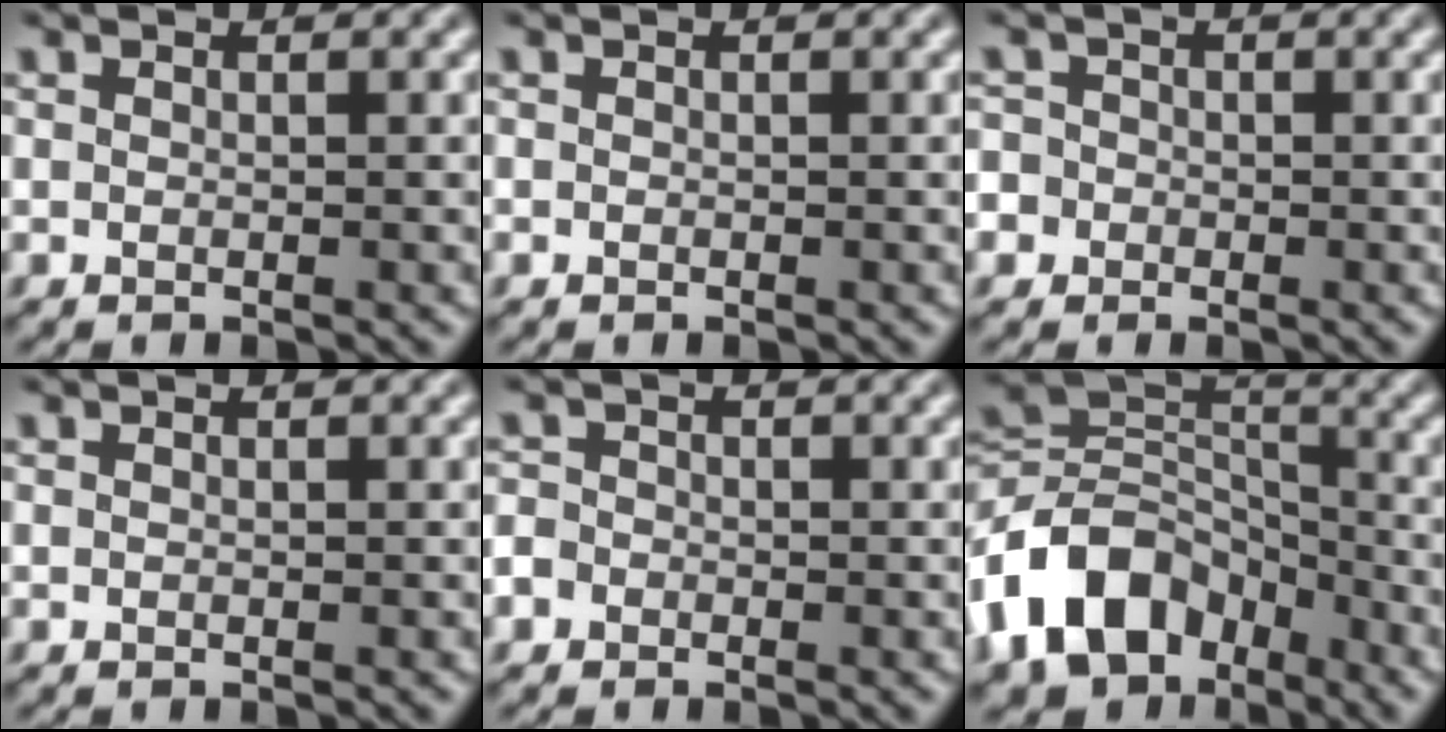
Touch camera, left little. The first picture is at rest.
{"total": 0.0}
{"total": 4.6, "force": [-1.6, 4.2, 1.1], "torque": [-0.015, 0.014, -0.057]}
{"total": 0.0}
{"total": 2.7, "force": [-1.3, 2.3, 0.7], "torque": [-0.005, 0.006, -0.037]}
{"total": 11.8, "force": [-6.5, 7.8, 6.0], "torque": [-0.120, 0.009, -0.138]}